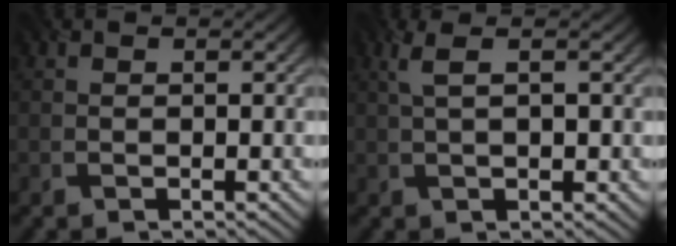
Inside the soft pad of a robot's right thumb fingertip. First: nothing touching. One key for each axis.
{"total": 3.1, "fx": 1.0, "fy": 0.7, "fz": 2.9, "tx": -0.067, "ty": 0.009, "tz": 0.021}